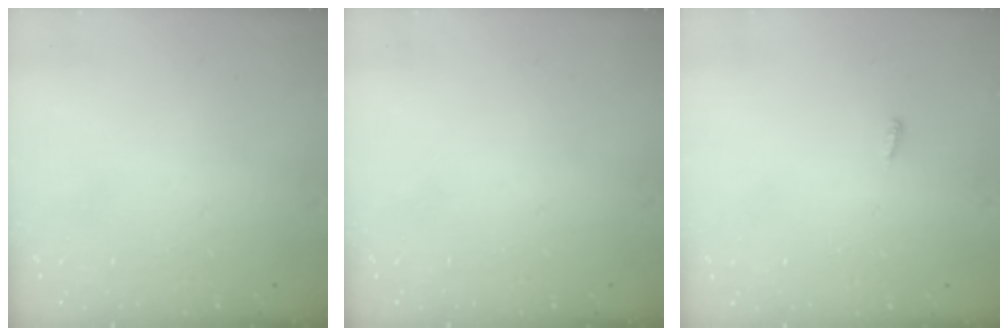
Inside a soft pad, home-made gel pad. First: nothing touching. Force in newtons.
{"total": 0.0}
{"total": 3.6, "press": 3.4, "slide": 1.0}